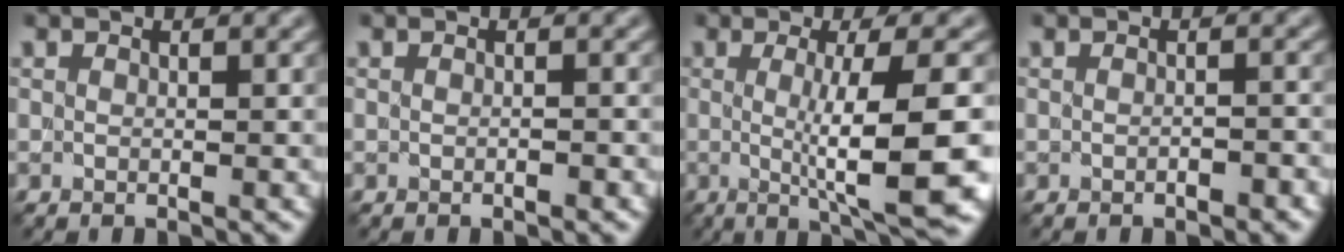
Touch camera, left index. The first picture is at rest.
{"total": 0.8, "force": [-0.2, 0.3, 0.8], "torque": [-0.004, -0.002, -0.004]}
{"total": 9.5, "force": [-0.9, 1.7, 9.3], "torque": [-0.124, -0.010, -0.007]}
{"total": 1.3, "force": [-0.7, 0.4, 1.0], "torque": [-0.013, 0.001, -0.011]}